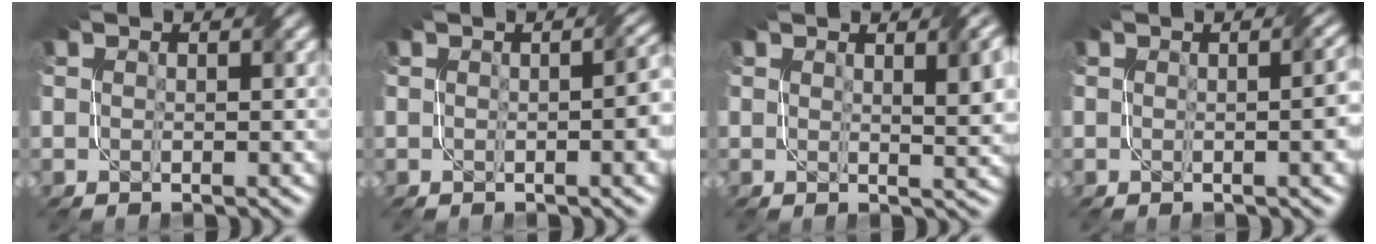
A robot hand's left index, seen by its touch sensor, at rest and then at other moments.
{"total": 3.5, "force": [-0.1, 1.0, 3.3], "torque": [-0.034, 0.010, -0.001]}
{"total": 4.8, "force": [1.9, 1.5, 4.1], "torque": [-0.039, 0.005, 0.027]}
{"total": 3.5, "force": [-0.1, 1.1, 3.3], "torque": [-0.025, 0.011, 0.000]}